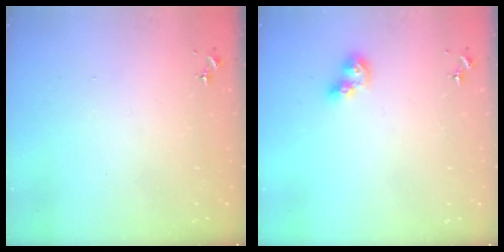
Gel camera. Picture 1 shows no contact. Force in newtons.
{"total": 7.4, "press": 7.4, "slide": 0.7}